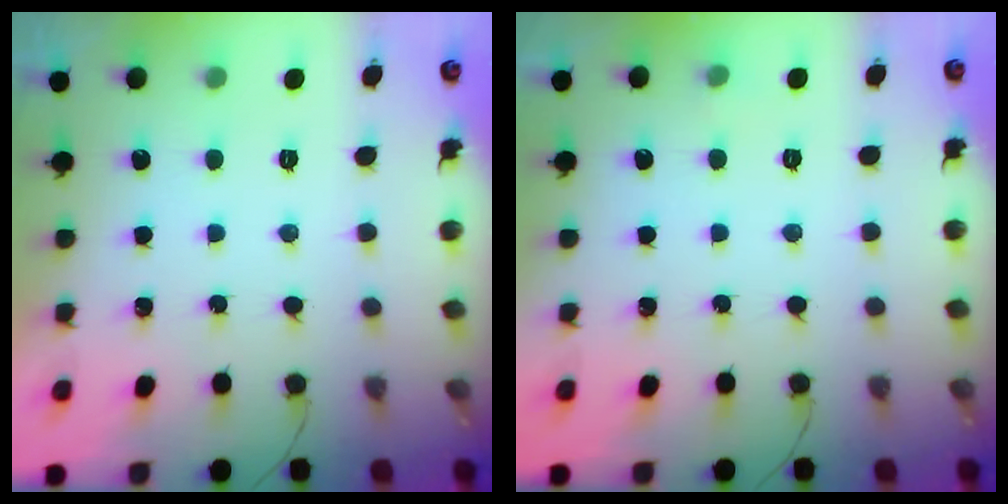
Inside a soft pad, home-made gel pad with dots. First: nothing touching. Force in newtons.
{"total": 2.9, "press": 2.6, "slide": 1.2}